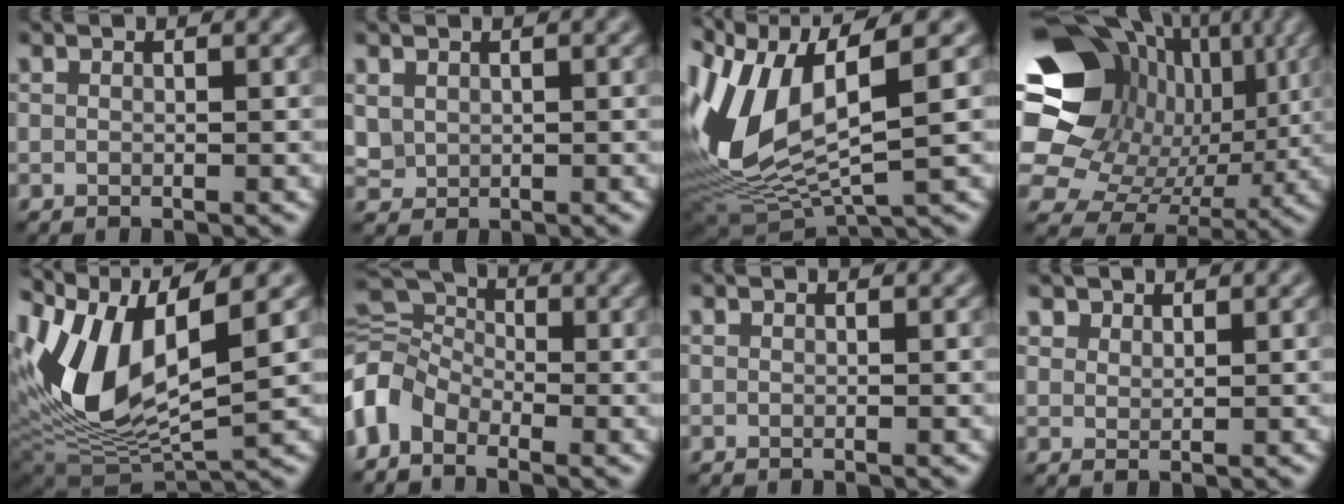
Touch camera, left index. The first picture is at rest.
{"total": 1.5, "force": [0.7, 1.2, 0.6], "torque": [-0.017, -0.003, 0.020]}
{"total": 12.0, "force": [1.7, 5.2, 10.7], "torque": [-0.245, -0.014, 0.039]}
{"total": 19.4, "force": [4.6, 15.4, 10.9], "torque": [-0.229, 0.017, 0.097]}
{"total": 10.9, "force": [3.0, 5.1, 9.1], "torque": [-0.195, -0.010, 0.055]}
{"total": 6.8, "force": [-2.2, 4.8, 4.4], "torque": [-0.086, 0.010, -0.058]}
{"total": 0.0}
{"total": 1.6, "force": [1.4, 0.8, 0.2], "torque": [-0.014, -0.006, 0.031]}